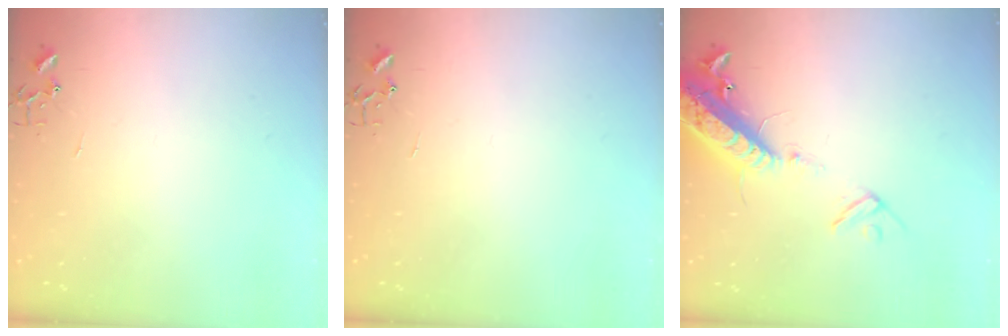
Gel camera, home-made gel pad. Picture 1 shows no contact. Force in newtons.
{"total": 0.0}
{"total": 16.4, "press": 16.1, "slide": 3.1}